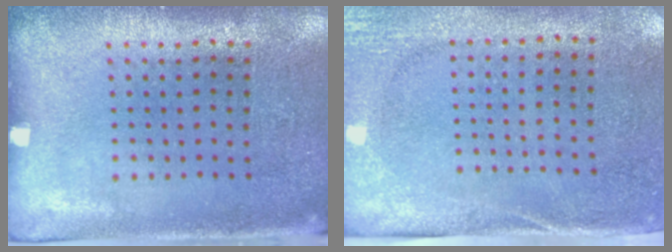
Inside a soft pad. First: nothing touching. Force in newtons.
{"total": 2.8, "press": 2.2, "slide": 1.7}